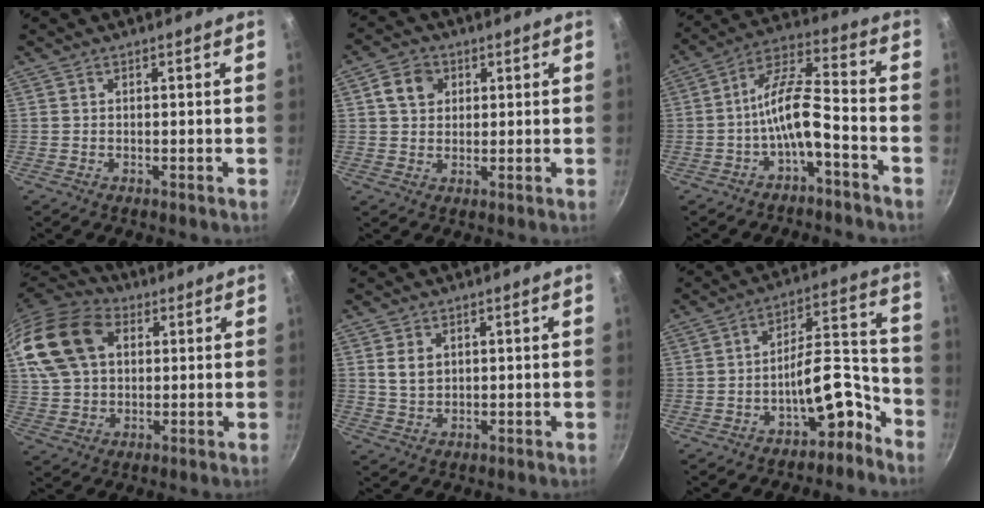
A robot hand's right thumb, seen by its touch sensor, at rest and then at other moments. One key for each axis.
{"total": 5.8, "fx": 1.9, "fy": 4.6, "fz": 2.9, "tx": -0.031, "ty": 0.005, "tz": 0.027}
{"total": 10.4, "fx": -4.8, "fy": 3.4, "fz": 8.6, "tx": -0.167, "ty": 0.054, "tz": -0.084}
{"total": 18.3, "fx": 5.6, "fy": 12.9, "fz": 11.7, "tx": -0.219, "ty": 0.016, "tz": 0.096}
{"total": 3.9, "fx": 1.3, "fy": 2.7, "fz": 2.5, "tx": -0.041, "ty": -0.004, "tz": 0.028}
{"total": 11.3, "fx": -6.5, "fy": 5.1, "fz": 7.8, "tx": -0.065, "ty": 0.094, "tz": -0.088}